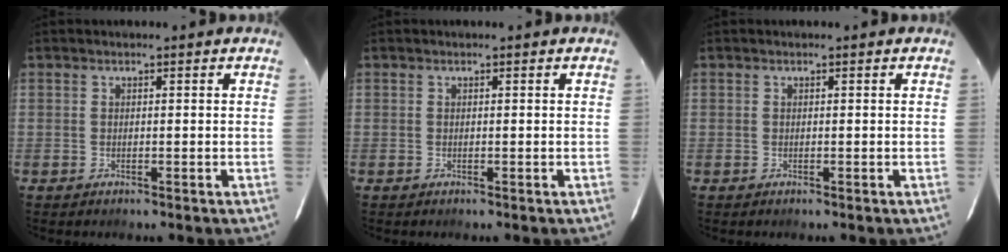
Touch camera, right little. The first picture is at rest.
{"total": 0.0}
{"total": 0.0}